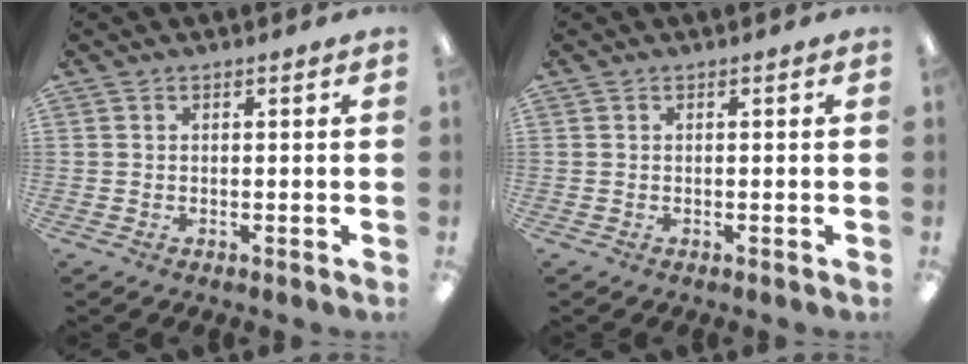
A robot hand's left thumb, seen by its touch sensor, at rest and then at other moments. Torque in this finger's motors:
{"motor_torque": [0.00, 0.00, 0.08, -0.08, 0.00]}